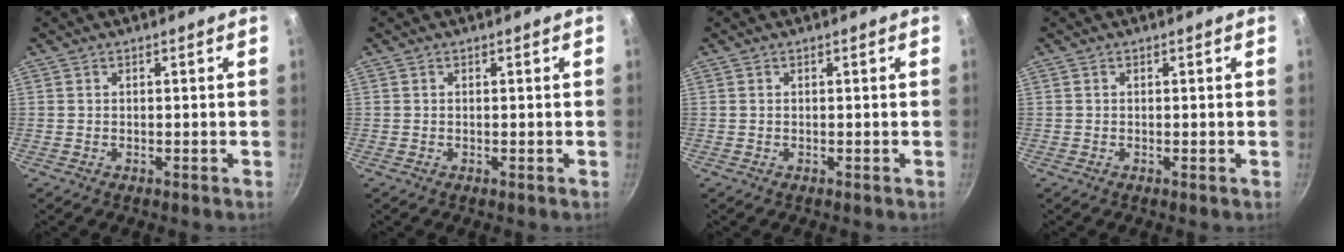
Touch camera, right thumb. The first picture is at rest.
{"total": 0.0}
{"total": 0.0}
{"total": 0.0}